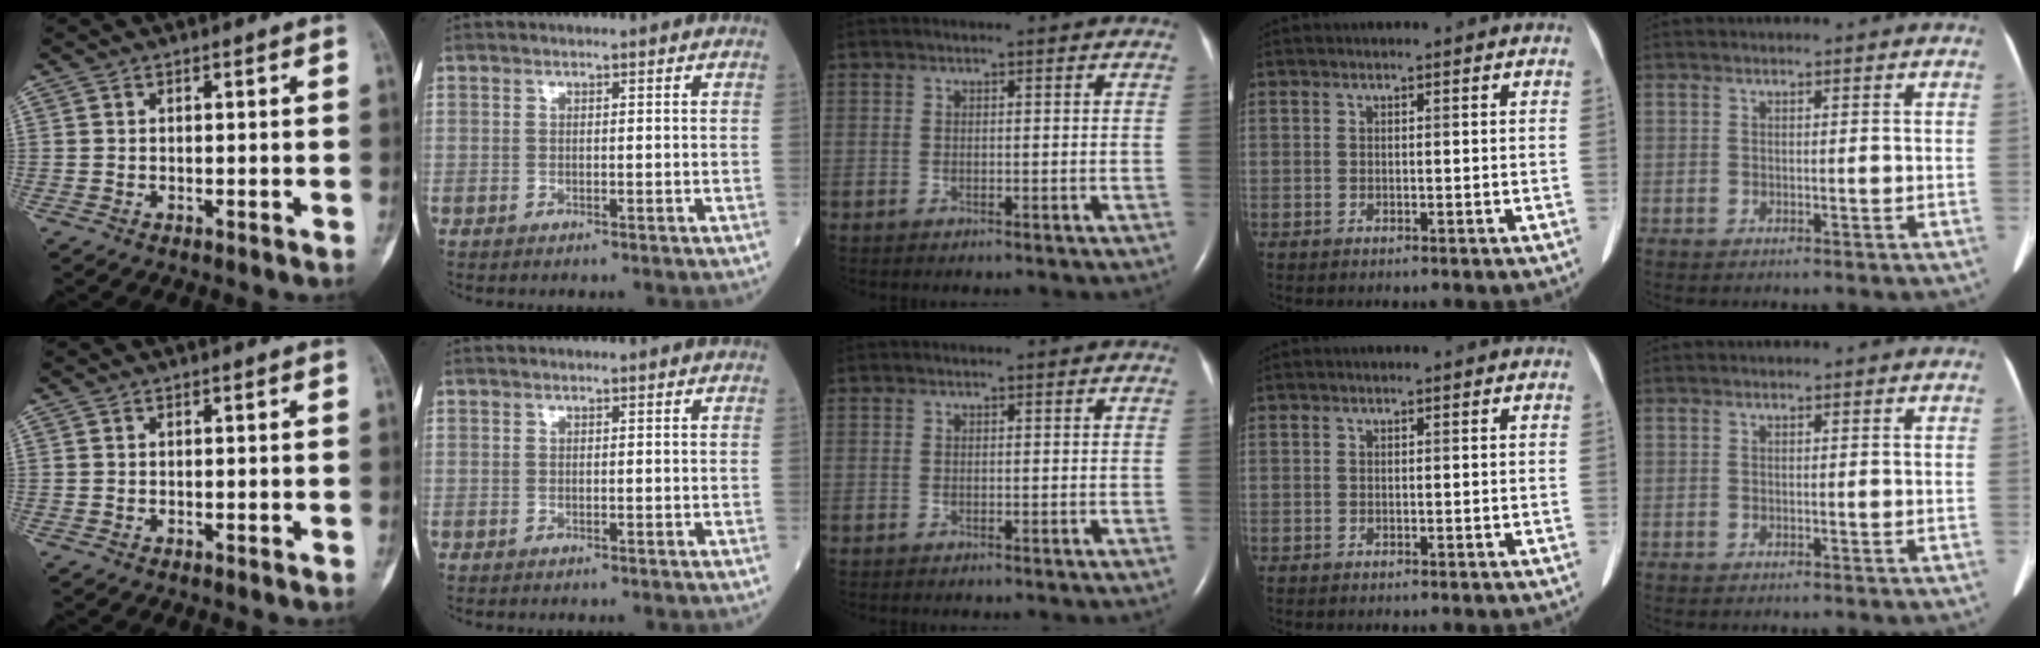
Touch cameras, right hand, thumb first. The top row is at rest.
{}